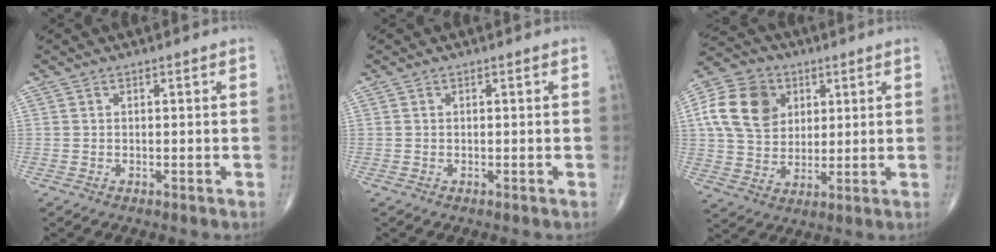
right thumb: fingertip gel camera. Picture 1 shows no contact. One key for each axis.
{"total": 0.0}
{"total": 14.1, "fx": 4.0, "fy": 11.0, "fz": 7.9, "tx": -0.133, "ty": -0.001, "tz": 0.069}